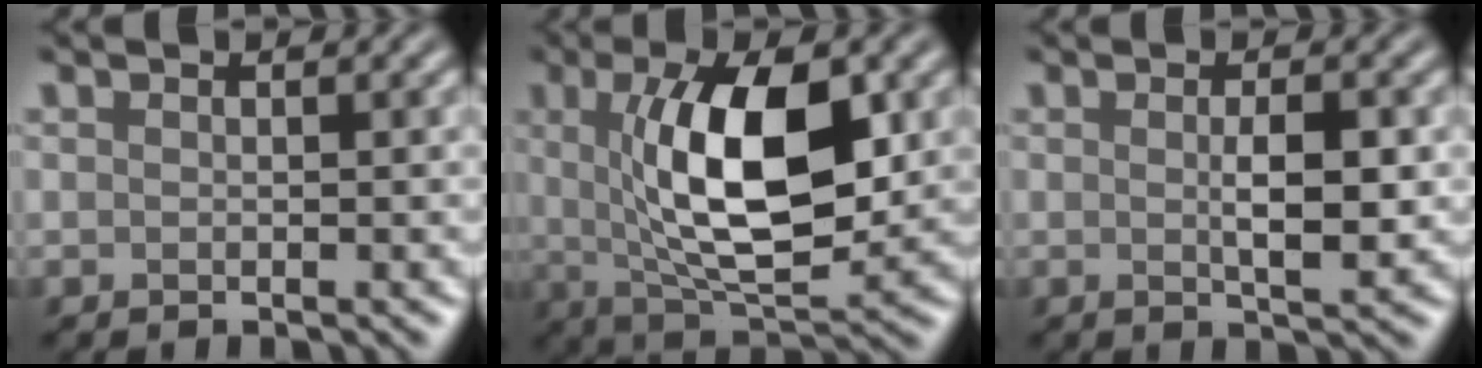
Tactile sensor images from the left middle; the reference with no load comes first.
{"total": 10.1, "force": [1.6, 3.7, 9.3], "torque": [-0.149, -0.004, 0.029]}
{"total": 3.4, "force": [0.1, 0.9, 3.2], "torque": [-0.056, -0.003, 0.003]}